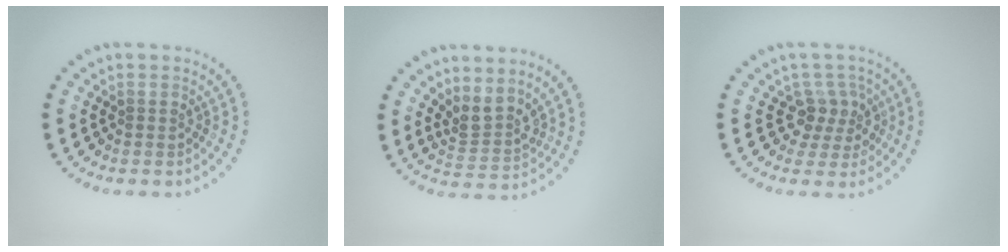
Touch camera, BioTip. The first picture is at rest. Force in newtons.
{"total": 2.8, "press": 2.0, "slide": 1.9}
{"total": 2.7, "press": 2.0, "slide": 1.8}